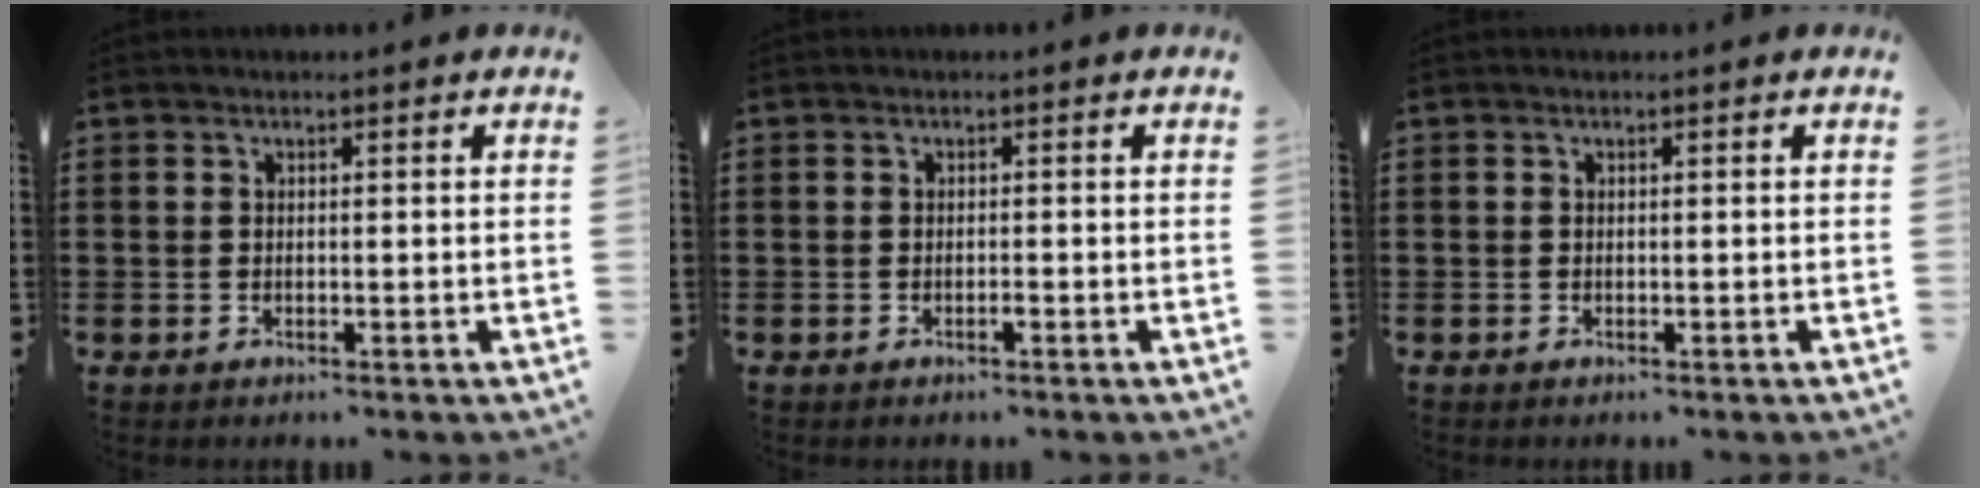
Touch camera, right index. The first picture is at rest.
{"total": 0.7, "force": [-0.5, 0.1, 0.6], "torque": [-0.012, -0.002, -0.008]}
{"total": 0.0}